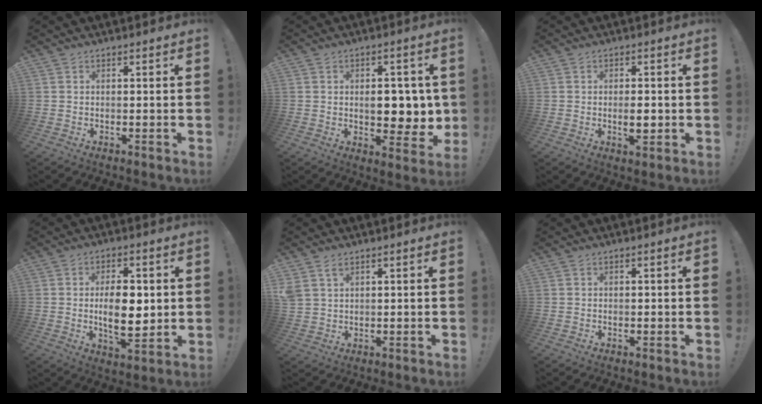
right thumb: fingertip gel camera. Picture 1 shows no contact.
{"total": 8.6, "force": [0.6, 5.4, 6.7], "torque": [-0.077, -0.005, 0.011]}
{"total": 3.7, "force": [-0.6, 1.6, 3.3], "torque": [-0.047, -0.004, -0.014]}
{"total": 11.7, "force": [0.5, 5.8, 10.1], "torque": [-0.157, -0.015, -0.001]}
{"total": 3.8, "force": [2.4, 2.1, 2.1], "torque": [-0.037, -0.009, 0.046]}
{"total": 0.6, "force": [0.1, 0.0, 0.6], "torque": [-0.011, -0.001, 0.002]}